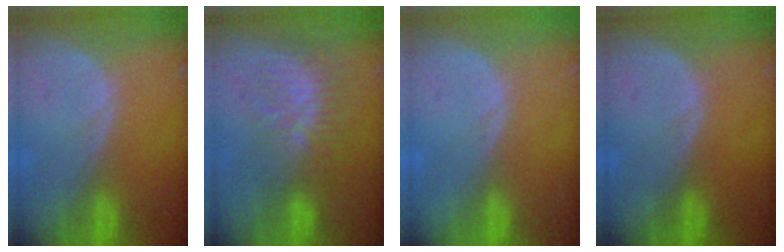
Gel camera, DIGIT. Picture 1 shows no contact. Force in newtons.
{"total": 9.0, "press": 7.6, "slide": 4.9}
{"total": 0.5, "press": 0.0, "slide": 0.5}
{"total": 0.0}